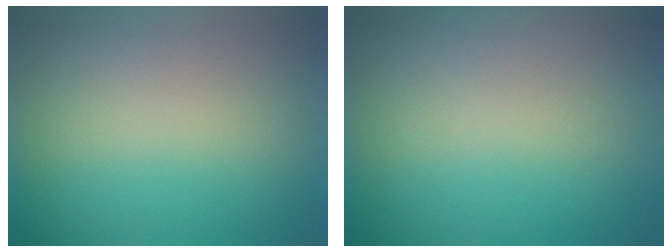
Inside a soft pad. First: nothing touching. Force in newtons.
{"total": 3.0}